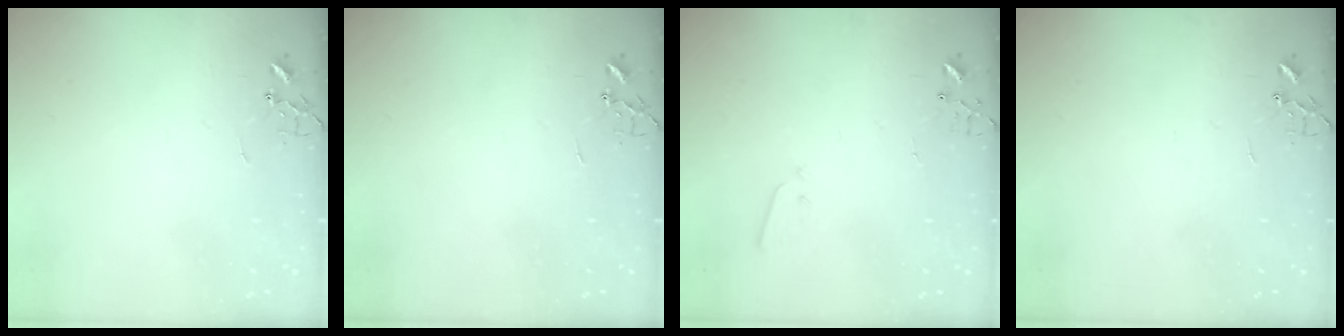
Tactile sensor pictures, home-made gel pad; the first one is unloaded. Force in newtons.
{"total": 0.0}
{"total": 2.1, "press": 2.0, "slide": 0.4}
{"total": 0.0}